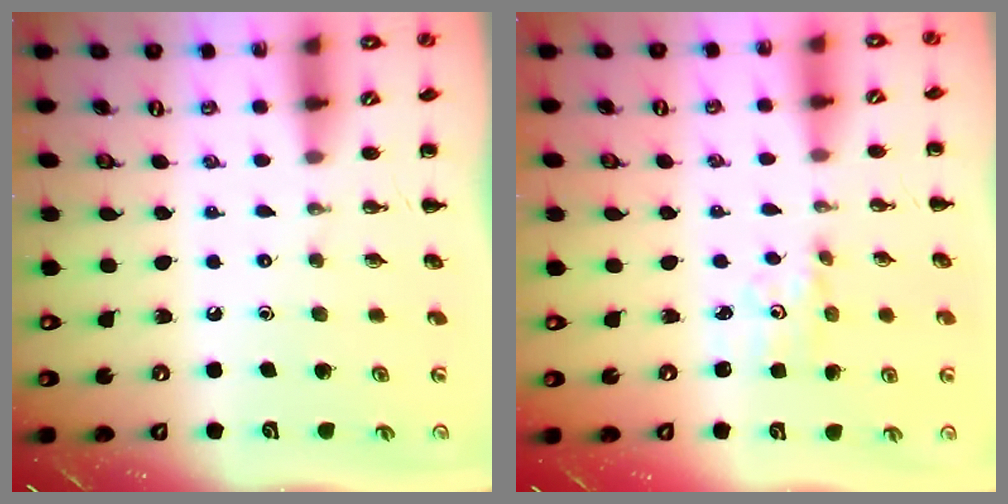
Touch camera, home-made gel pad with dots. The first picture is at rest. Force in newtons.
{"total": 1.8, "press": 1.8, "slide": 0.5}